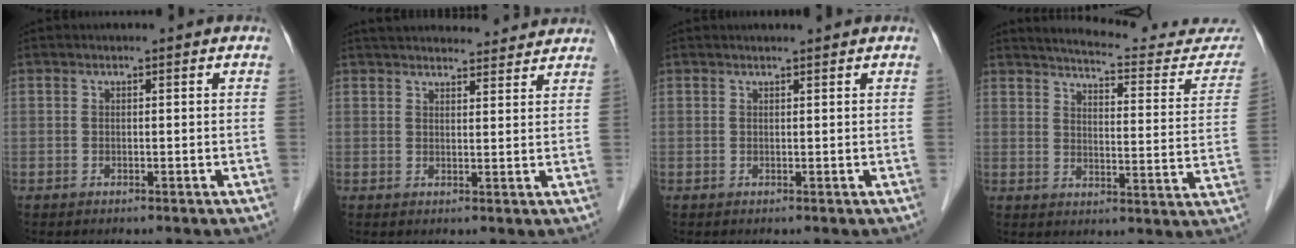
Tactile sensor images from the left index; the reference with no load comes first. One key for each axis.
{"total": 15.2, "fx": 14.3, "fy": 2.7, "fz": 4.4, "tx": -0.056, "ty": 0.038, "tz": 0.194}
{"total": 1.5, "fx": 1.5, "fy": -0.2, "fz": 0.4, "tx": -0.006, "ty": 0.007, "tz": 0.025}
{"total": 18.7, "fx": 17.7, "fy": 2.9, "fz": 5.3, "tx": -0.057, "ty": -0.054, "tz": 0.205}